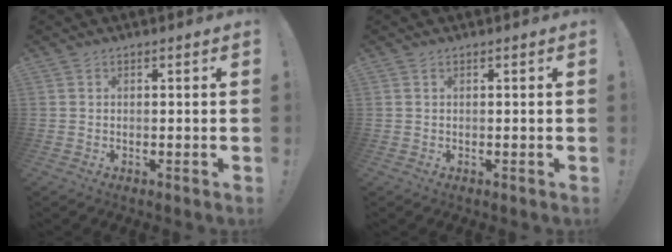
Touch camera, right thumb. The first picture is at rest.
{"total": 0.0}